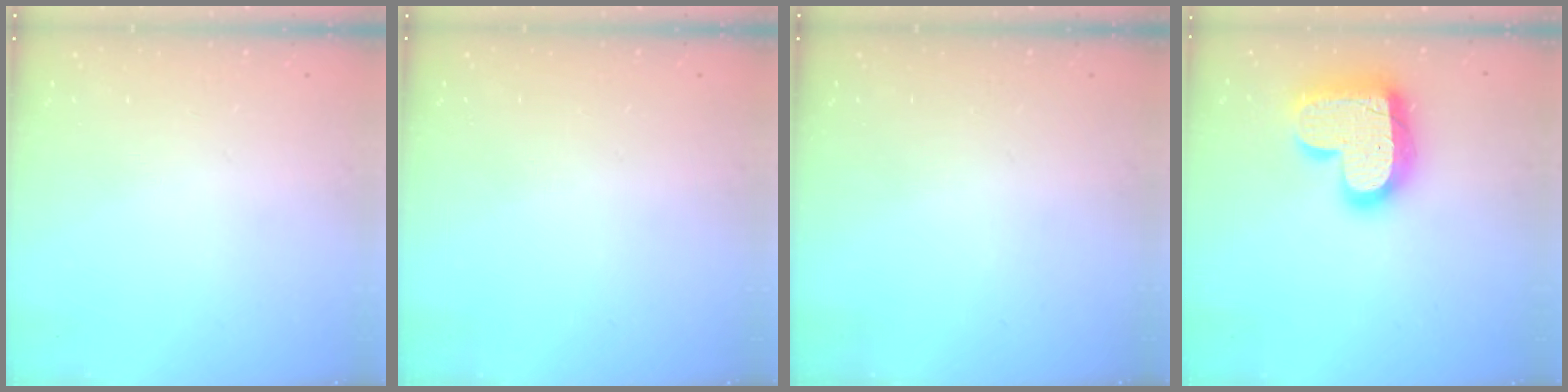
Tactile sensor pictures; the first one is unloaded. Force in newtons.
{"total": 0.0}
{"total": 0.0}
{"total": 20.2, "press": 20.1, "slide": 1.3}